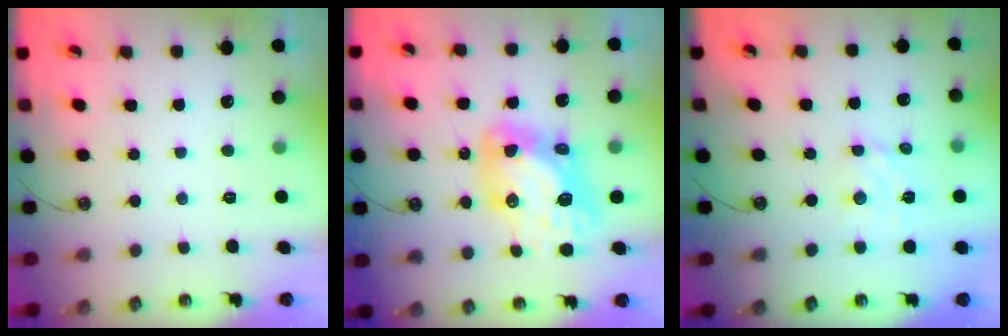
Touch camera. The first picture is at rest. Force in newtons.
{"total": 15.1, "press": 15.0, "slide": 1.4}
{"total": 5.1, "press": 5.0, "slide": 1.0}